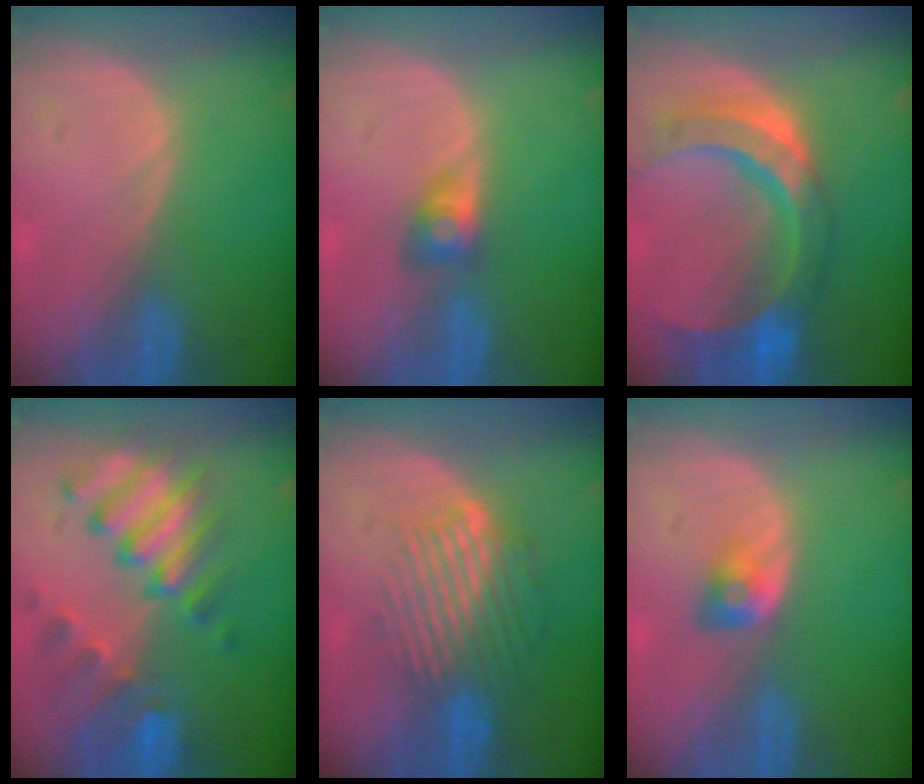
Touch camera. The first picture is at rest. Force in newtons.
{"total": 3.1, "press": 2.7, "slide": 1.5}
{"total": 11.5, "press": 9.8, "slide": 6.1}
{"total": 10.1, "press": 8.9, "slide": 4.8}
{"total": 9.5, "press": 7.9, "slide": 5.2}
{"total": 2.9, "press": 2.5, "slide": 1.5}